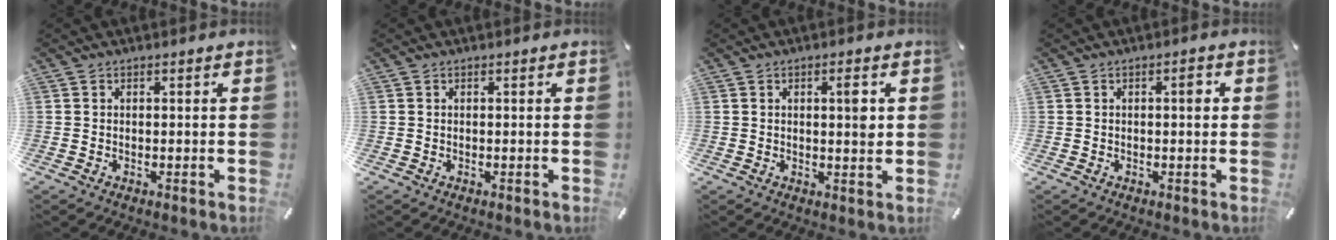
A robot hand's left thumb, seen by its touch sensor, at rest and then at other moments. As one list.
[{"total": 0.0}, {"total": 3.9, "force": [0.9, 1.2, 3.6], "torque": [-0.048, -0.005, 0.008]}, {"total": 2.3, "force": [0.3, 0.8, 2.1], "torque": [-0.026, 0.002, -0.002]}]